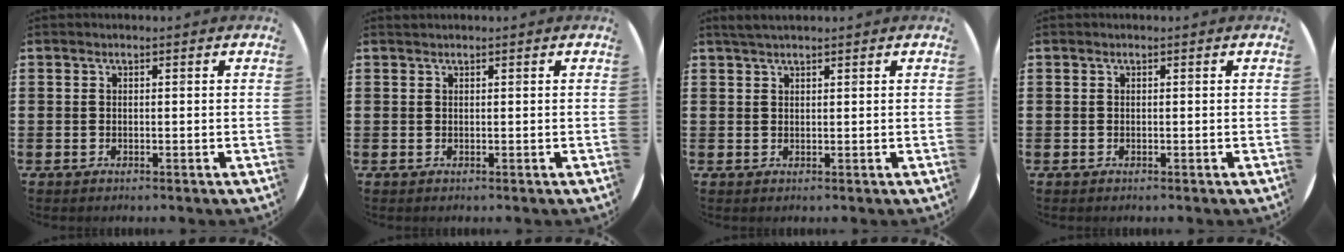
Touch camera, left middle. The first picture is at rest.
{"total": 0.0}
{"total": 1.6, "force": [1.4, 0.1, 0.7], "torque": [-0.014, 0.003, 0.026]}
{"total": 0.0}